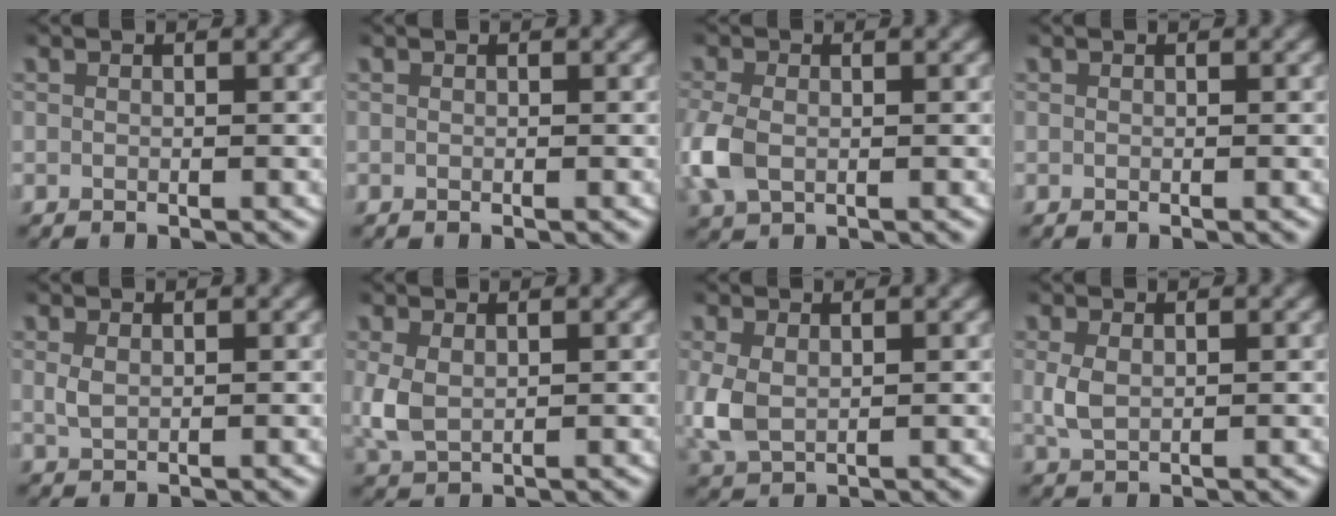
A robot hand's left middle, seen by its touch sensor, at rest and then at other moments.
{"total": 0.0}
{"total": 3.2, "force": [-0.2, 2.4, 2.2], "torque": [-0.075, -0.008, 0.003]}
{"total": 0.0}
{"total": 1.1, "force": [0.5, 0.5, 0.8], "torque": [-0.020, -0.005, 0.015]}
{"total": 2.8, "force": [0.5, 1.9, 1.9], "torque": [-0.059, -0.008, 0.017]}
{"total": 3.2, "force": [0.3, 2.3, 2.2], "torque": [-0.070, -0.009, 0.015]}
{"total": 1.8, "force": [0.4, 1.1, 1.4], "torque": [-0.040, -0.004, 0.012]}